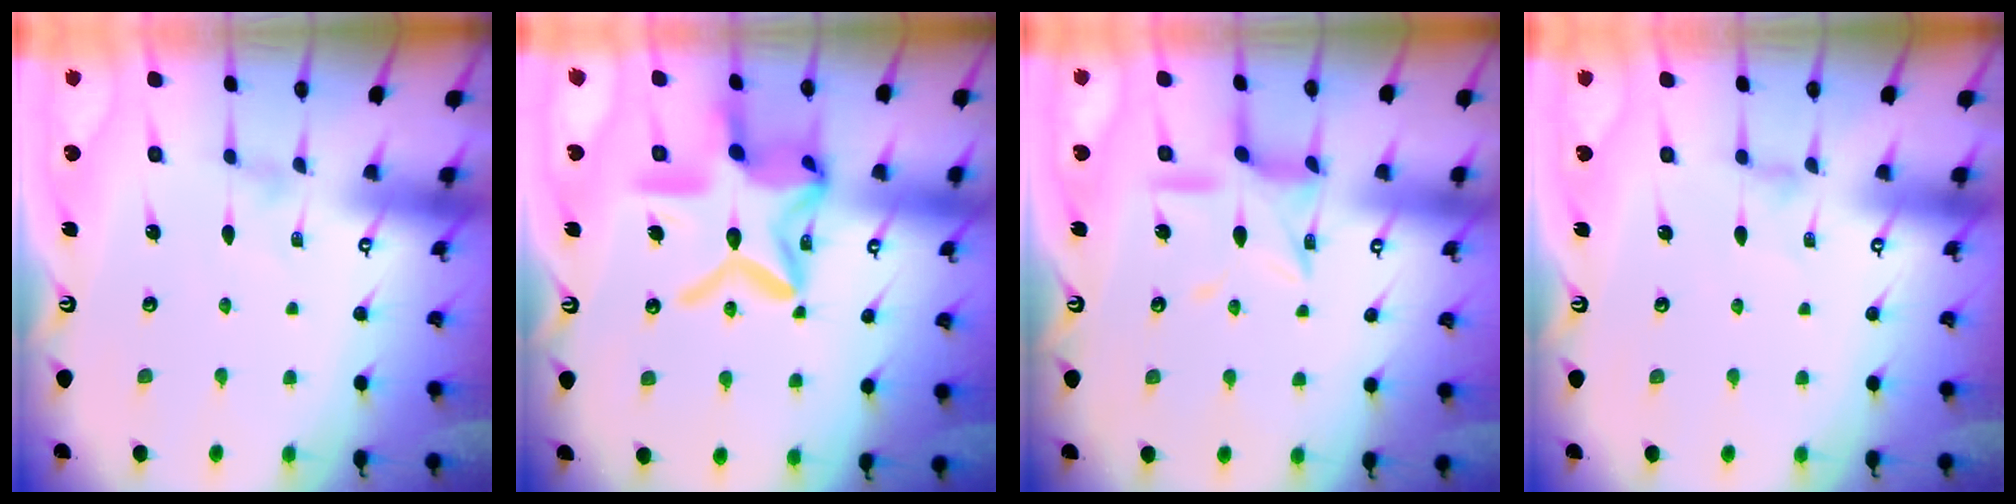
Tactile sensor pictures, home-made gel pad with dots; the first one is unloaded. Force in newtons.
{"total": 21.4, "press": 21.4, "slide": 1.6}
{"total": 12.0, "press": 11.9, "slide": 0.9}
{"total": 1.0, "press": 1.0, "slide": 0.3}